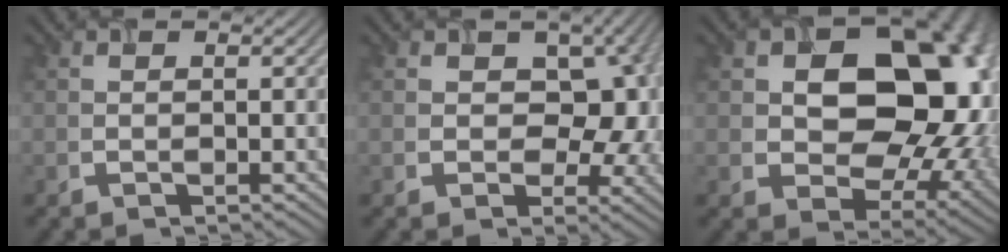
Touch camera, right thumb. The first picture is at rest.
{"total": 9.9, "force": [0.8, 6.8, 7.2], "torque": [-0.086, -0.010, 0.011]}
{"total": 18.2, "force": [2.8, 12.7, 12.7], "torque": [-0.141, 0.009, 0.049]}